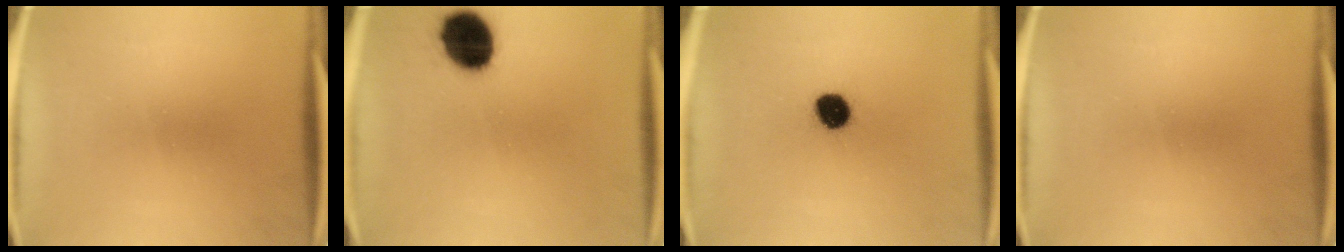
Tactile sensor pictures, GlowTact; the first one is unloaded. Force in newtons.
{"total": 13.3}
{"total": 7.6}
{"total": 0.0}